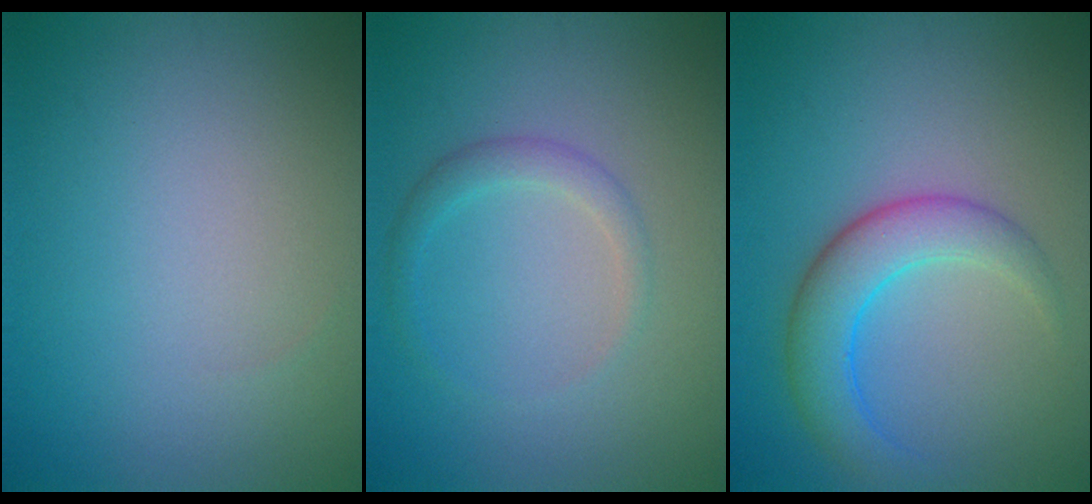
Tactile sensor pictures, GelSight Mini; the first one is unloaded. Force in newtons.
{"total": 1.7, "press": 1.7, "slide": 0.1}
{"total": 4.6, "press": 4.6, "slide": 0.2}